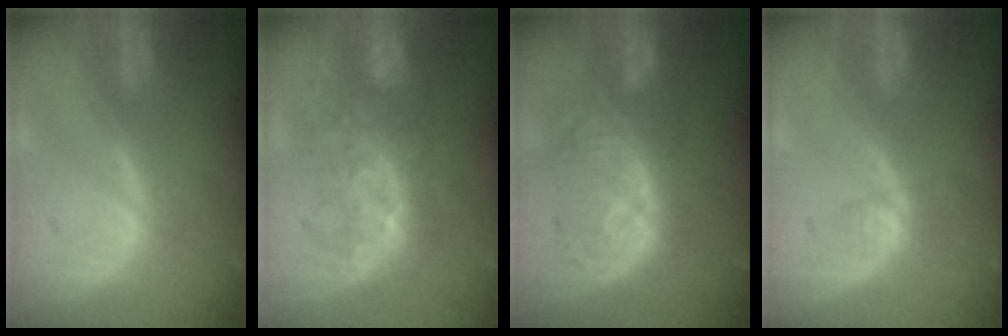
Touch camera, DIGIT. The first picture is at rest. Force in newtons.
{"total": 7.7, "press": 7.5, "slide": 1.4}
{"total": 9.2, "press": 8.9, "slide": 2.4}
{"total": 1.4, "press": 1.3, "slide": 0.6}